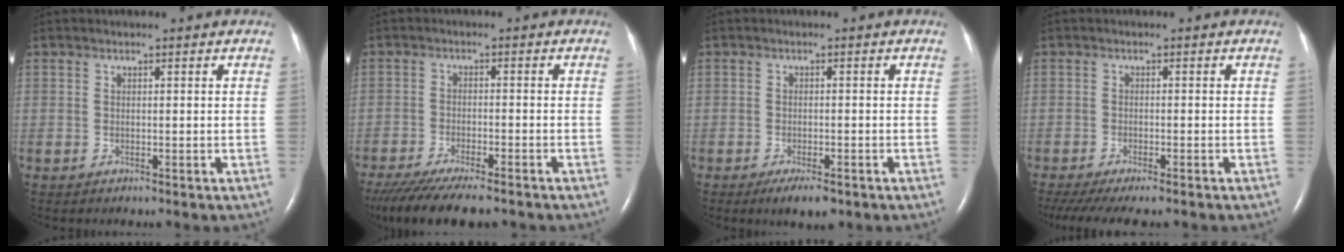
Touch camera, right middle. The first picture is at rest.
{"total": 13.3, "force": [-11.0, 2.4, 7.2], "torque": [-0.131, -0.029, -0.171]}
{"total": 3.8, "force": [-2.5, 1.1, 2.6], "torque": [-0.043, -0.004, -0.034]}
{"total": 11.1, "force": [-9.1, 2.1, 6.0], "torque": [-0.100, -0.015, -0.133]}